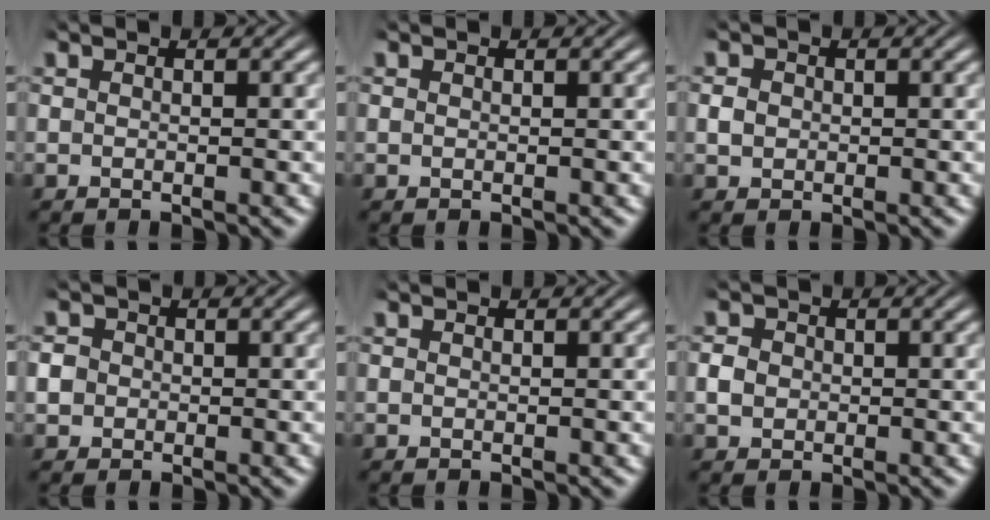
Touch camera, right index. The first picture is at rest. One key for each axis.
{"total": 0.0}
{"total": 0.7, "fx": -0.1, "fy": 0.6, "fz": 0.4, "tx": -0.011, "ty": -0.006, "tz": 0.004}
{"total": 2.6, "fx": -0.3, "fy": 2.4, "fz": 0.8, "tx": -0.029, "ty": -0.007, "tz": -0.005}
{"total": 0.0}
{"total": 1.2, "fx": -0.2, "fy": 1.1, "fz": 0.5, "tx": -0.015, "ty": -0.005, "tz": 0.001}